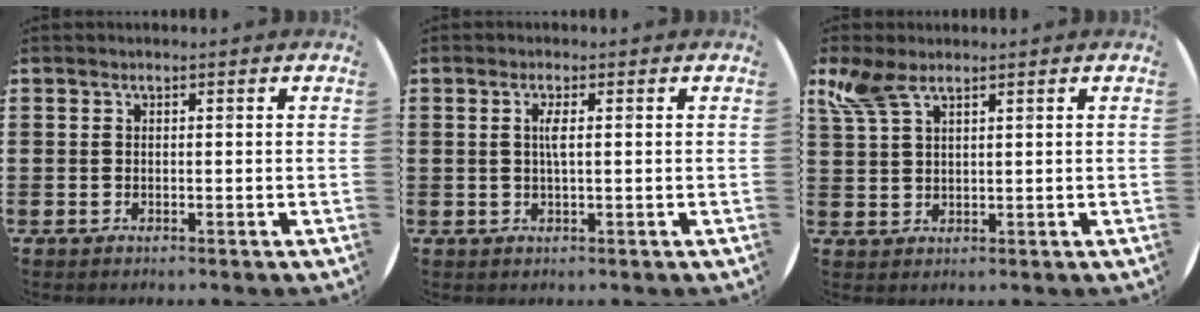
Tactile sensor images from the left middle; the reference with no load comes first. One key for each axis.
{"total": 1.5, "fx": 0.3, "fy": 0.1, "fz": 1.5, "tx": -0.030, "ty": 0.001, "tz": 0.004}
{"total": 4.0, "fx": 2.8, "fy": 1.4, "fz": 2.5, "tx": -0.058, "ty": 0.001, "tz": 0.053}